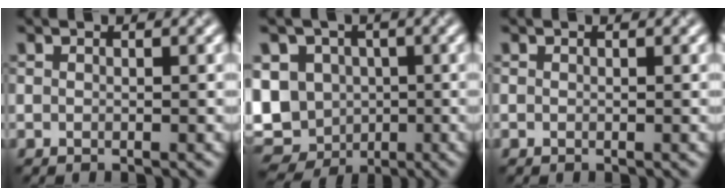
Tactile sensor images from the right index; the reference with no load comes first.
{"total": 9.6, "force": [-1.9, 7.9, 5.1], "torque": [-0.072, -0.003, -0.044]}
{"total": 0.0}